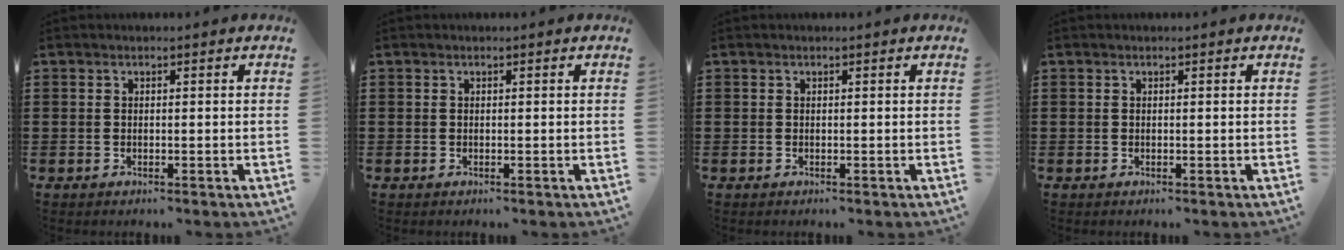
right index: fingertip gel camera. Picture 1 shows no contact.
{"total": 0.0}
{"total": 0.0}
{"total": 0.0}